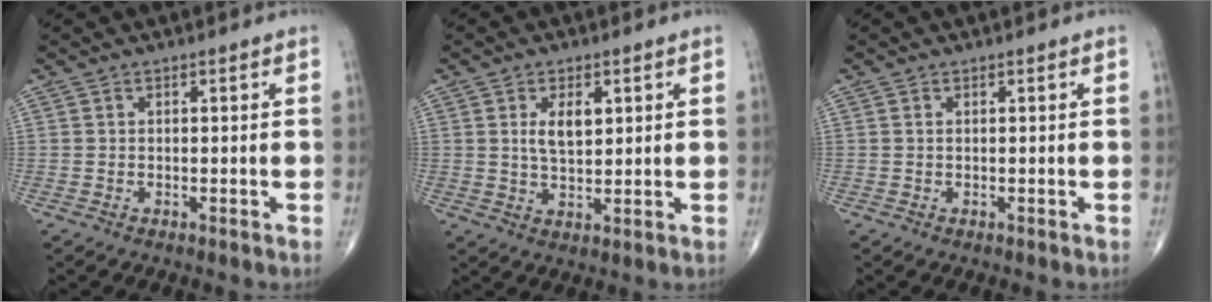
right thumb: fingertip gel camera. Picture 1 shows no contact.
{"total": 5.3, "force": [1.6, 2.7, 4.3], "torque": [-0.064, -0.011, 0.029]}
{"total": 0.0}